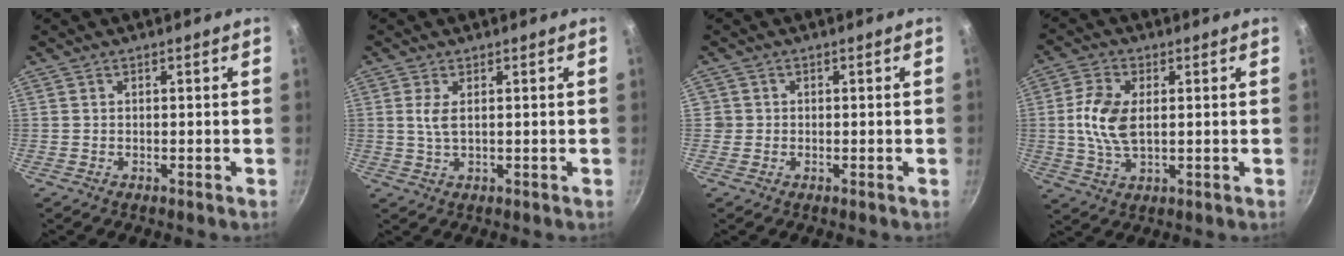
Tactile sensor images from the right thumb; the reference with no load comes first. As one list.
[{"total": 3.0, "force": [0.8, 1.2, 2.6], "torque": [-0.055, -0.006, 0.017]}, {"total": 1.4, "force": [-0.1, 1.4, 0.2], "torque": [0.006, 0.007, -0.002]}, {"total": 9.0, "force": [0.9, 5.0, 7.5], "torque": [-0.153, 0.003, 0.017]}]